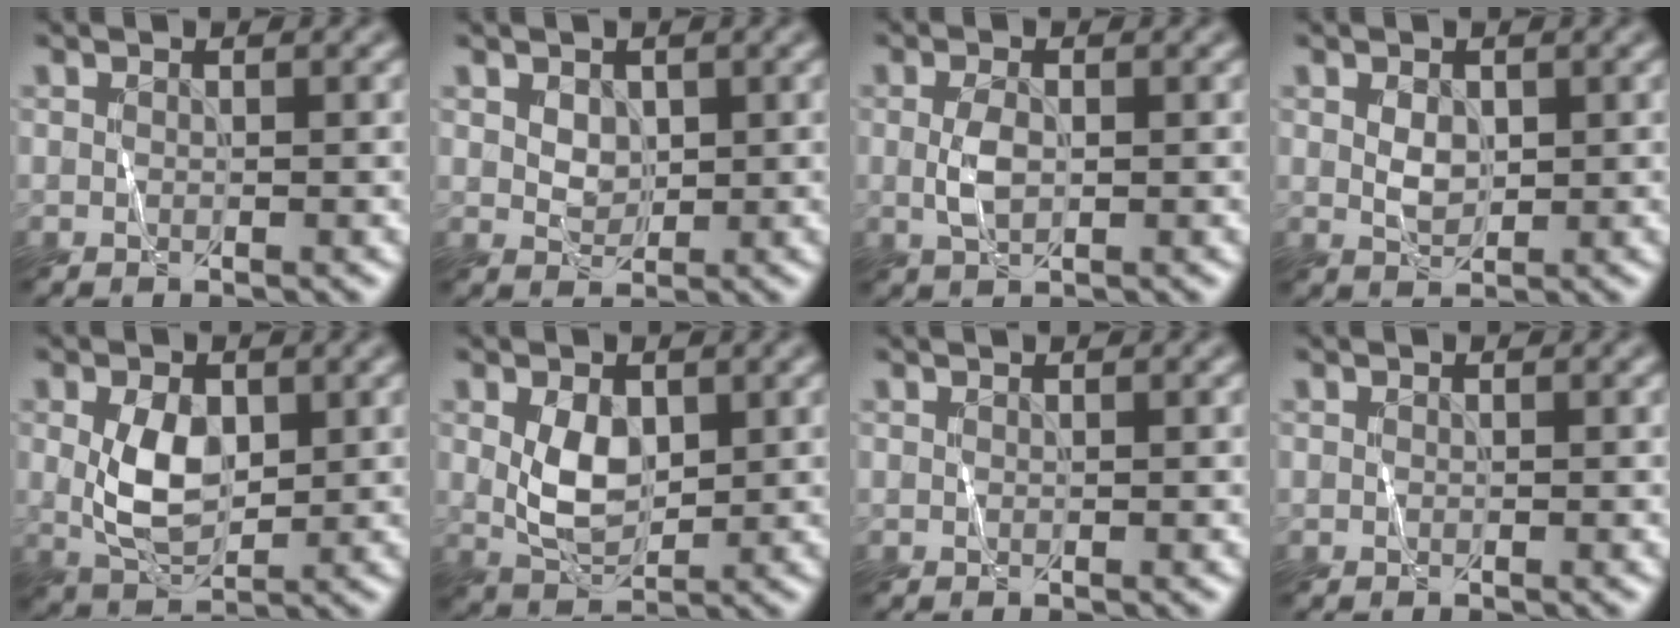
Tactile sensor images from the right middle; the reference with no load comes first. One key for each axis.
{"total": 1.4, "fx": 0.6, "fy": 1.2, "fz": 0.5, "tx": -0.016, "ty": -0.001, "tz": 0.018}
{"total": 1.9, "fx": 0.1, "fy": 1.0, "fz": 1.6, "tx": -0.045, "ty": 0.001, "tz": 0.003}
{"total": 1.5, "fx": 0.5, "fy": 1.1, "fz": 0.9, "tx": -0.025, "ty": -0.002, "tz": 0.015}
{"total": 4.2, "fx": 0.6, "fy": 2.6, "fz": 3.2, "tx": -0.076, "ty": 0.001, "tz": 0.018}
{"total": 3.5, "fx": 0.8, "fy": 2.3, "fz": 2.5, "tx": -0.063, "ty": -0.002, "tz": 0.023}
{"total": 0.6, "fx": 0.4, "fy": 0.2, "fz": 0.3, "tx": -0.001, "ty": 0.001, "tz": 0.001}
{"total": 0.0}